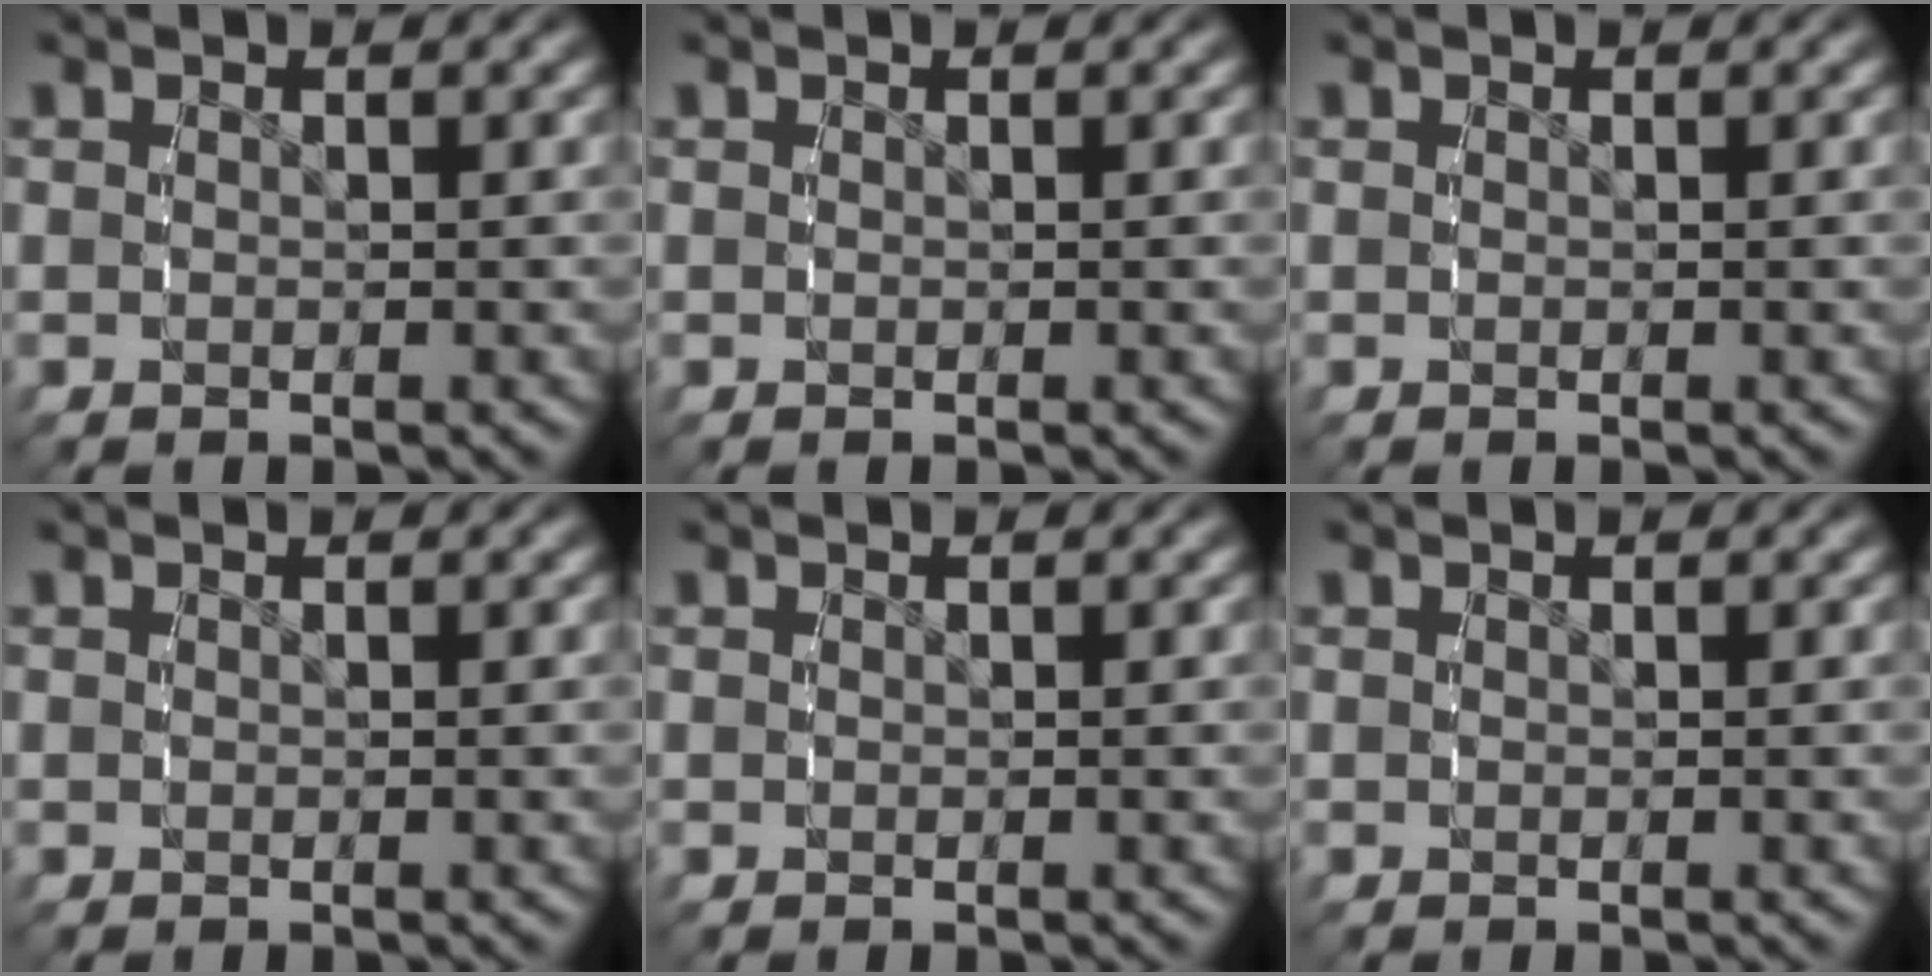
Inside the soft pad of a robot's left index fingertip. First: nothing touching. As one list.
[{"total": 0.0}, {"total": 0.0}, {"total": 0.0}, {"total": 0.0}, {"total": 0.0}]